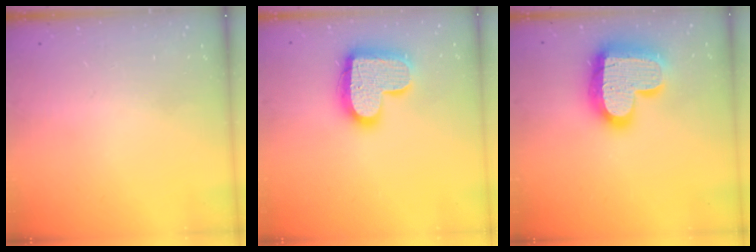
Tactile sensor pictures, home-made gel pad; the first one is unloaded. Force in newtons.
{"total": 17.7, "press": 17.6, "slide": 1.3}
{"total": 22.1, "press": 22.0, "slide": 1.5}